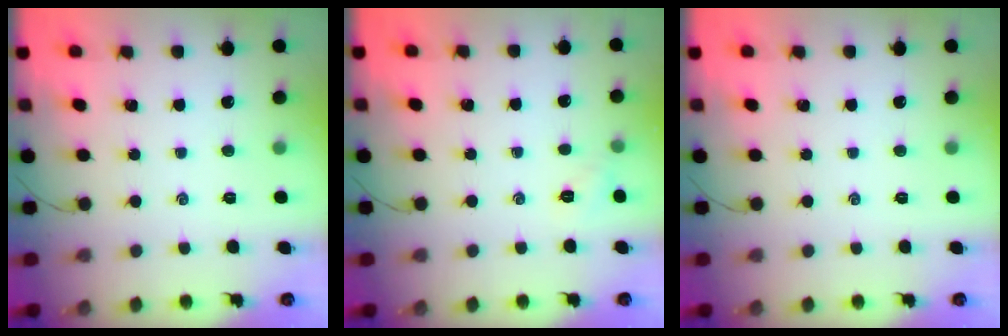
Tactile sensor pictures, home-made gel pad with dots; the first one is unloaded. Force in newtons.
{"total": 5.2, "press": 4.9, "slide": 1.7}
{"total": 0.0}